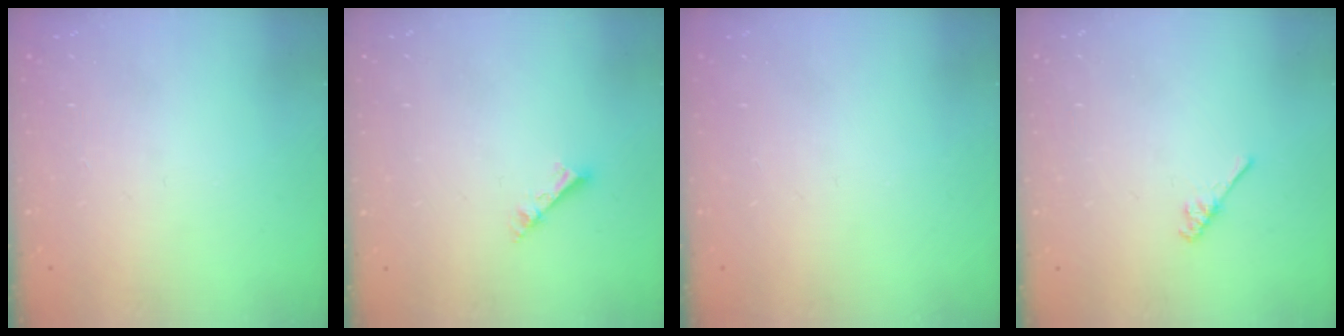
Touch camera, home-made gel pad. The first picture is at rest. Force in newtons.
{"total": 2.6, "press": 2.5, "slide": 0.2}
{"total": 0.0}
{"total": 3.1, "press": 3.1, "slide": 0.5}